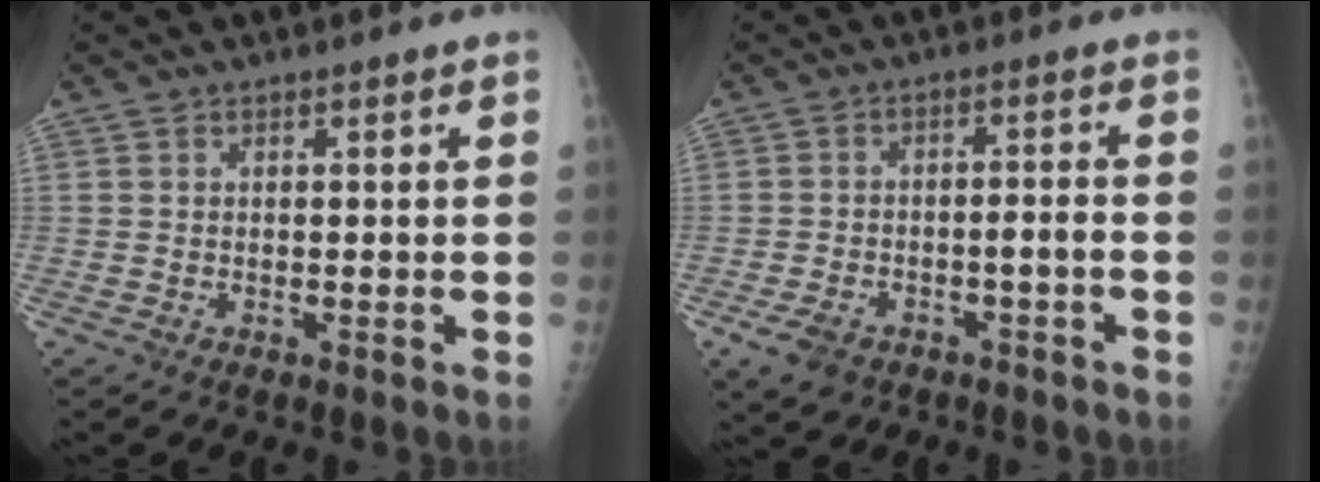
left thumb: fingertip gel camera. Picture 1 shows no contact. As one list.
[{"total": 6.7, "force": [-3.8, 3.3, 4.4], "torque": [-0.076, 0.028, -0.054]}]